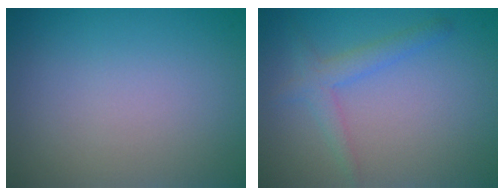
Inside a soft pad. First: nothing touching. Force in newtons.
{"total": 2.2, "press": 2.2, "slide": 0.1}